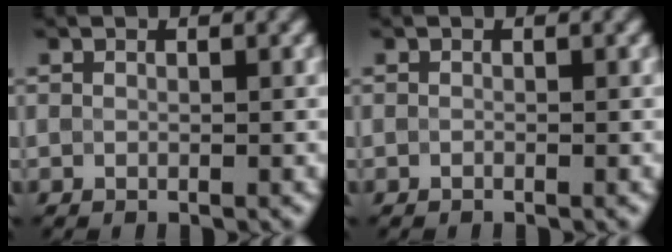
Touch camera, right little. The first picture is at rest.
{"total": 0.7, "force": [-0.7, 0.0, 0.0], "torque": [0.005, -0.006, -0.010]}